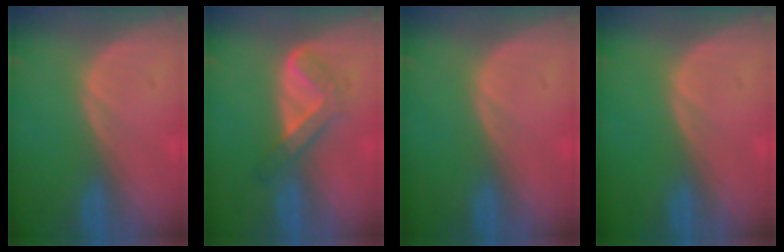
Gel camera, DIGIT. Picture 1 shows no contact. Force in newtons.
{"total": 4.6, "press": 4.6, "slide": 0.6}
{"total": 0.0}
{"total": 0.0}